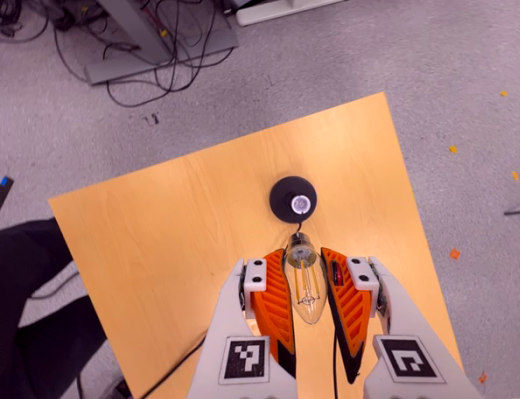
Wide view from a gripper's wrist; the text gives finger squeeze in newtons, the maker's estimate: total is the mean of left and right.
{"total": 20.8, "left": 23.1, "right": 18.5}